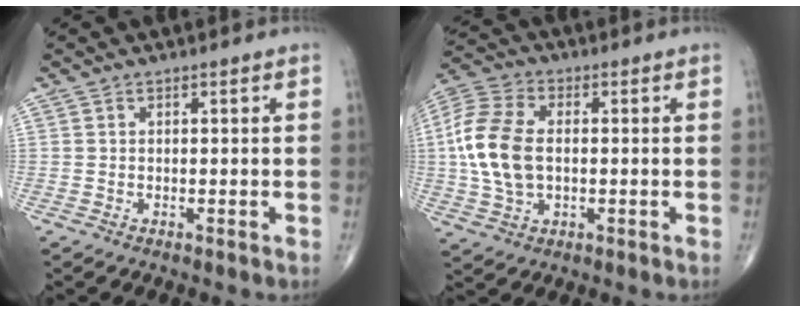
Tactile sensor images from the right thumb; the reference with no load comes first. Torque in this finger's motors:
{"motor_torque": [-0.45, 0.98, 1.00, 0.05, 0.44]}